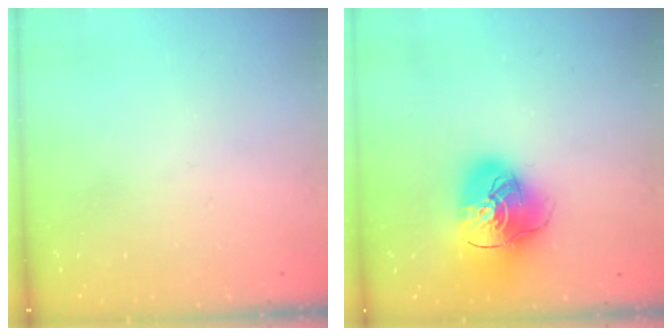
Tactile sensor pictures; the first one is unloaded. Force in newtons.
{"total": 16.9, "press": 16.8, "slide": 2.0}